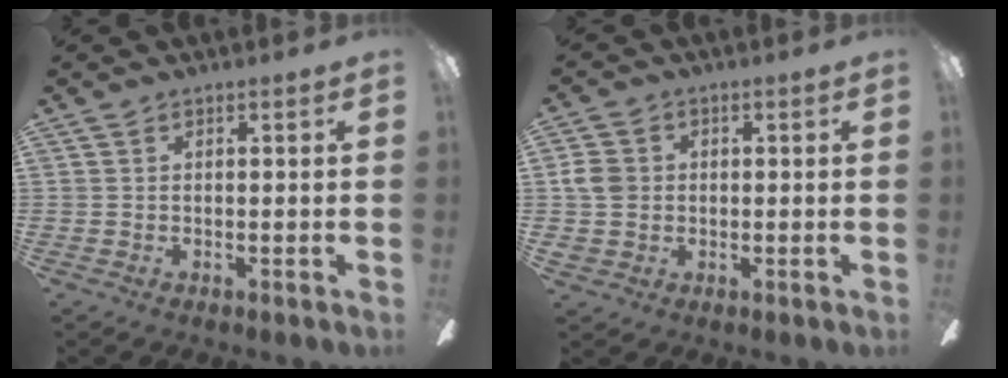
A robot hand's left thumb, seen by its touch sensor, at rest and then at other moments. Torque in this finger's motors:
{"motor_torque": [0.30, 0.29, 0.48, -0.19, 0.14]}